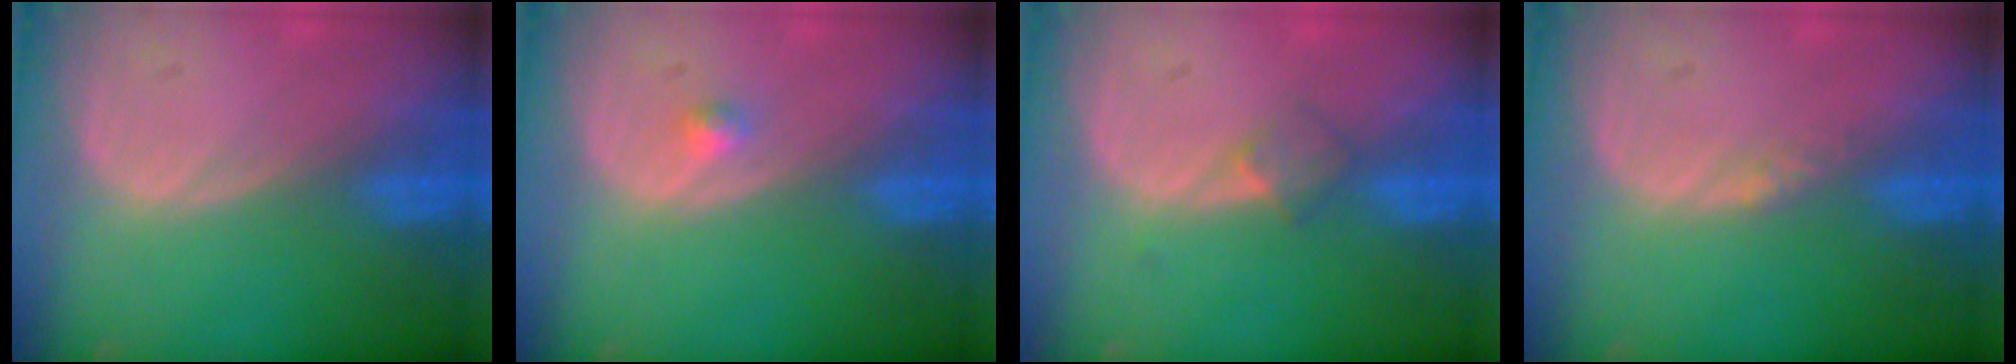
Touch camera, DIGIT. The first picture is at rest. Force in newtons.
{"total": 1.2, "press": 1.1, "slide": 0.6}
{"total": 2.3, "press": 2.0, "slide": 1.1}
{"total": 1.0, "press": 0.8, "slide": 0.6}